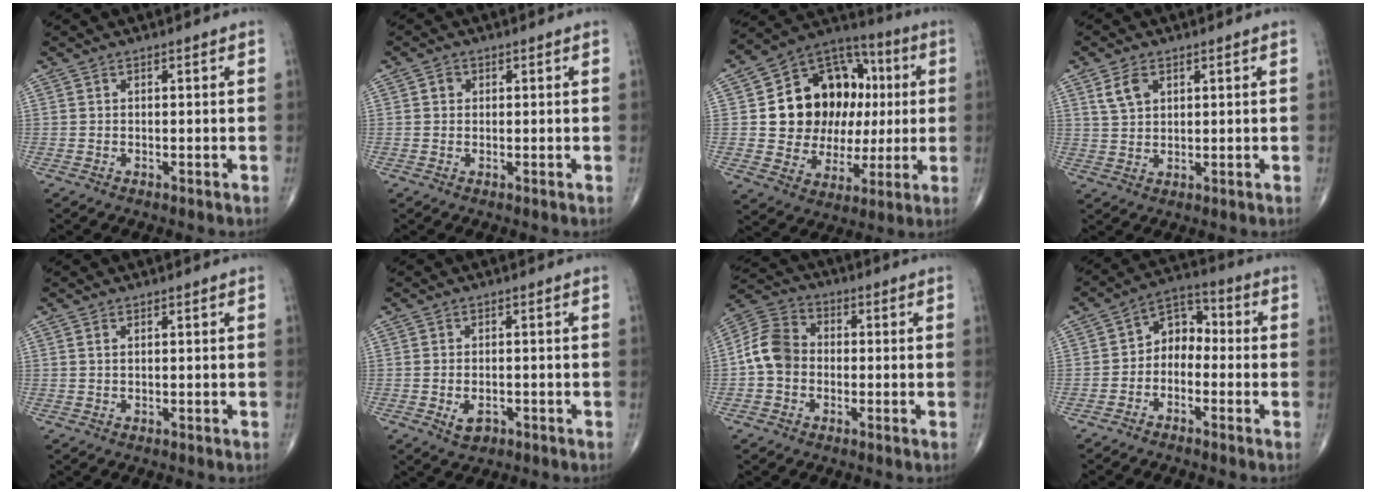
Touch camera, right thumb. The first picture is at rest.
{"total": 1.4, "force": [0.3, 1.3, 0.5], "torque": [-0.002, 0.002, 0.002]}
{"total": 21.8, "force": [2.7, 16.3, 14.2], "torque": [-0.169, 0.024, 0.055]}
{"total": 4.4, "force": [2.1, 2.8, 2.7], "torque": [-0.044, -0.004, 0.046]}
{"total": 0.7, "force": [0.4, 0.3, 0.5], "torque": [-0.013, 0.006, 0.008]}
{"total": 3.2, "force": [-1.2, 2.0, 2.2], "torque": [-0.033, 0.001, -0.013]}
{"total": 8.6, "force": [-1.0, 7.0, 5.0], "torque": [-0.083, 0.029, -0.034]}
{"total": 7.0, "force": [-1.6, 5.2, 4.4], "torque": [-0.042, 0.040, -0.048]}